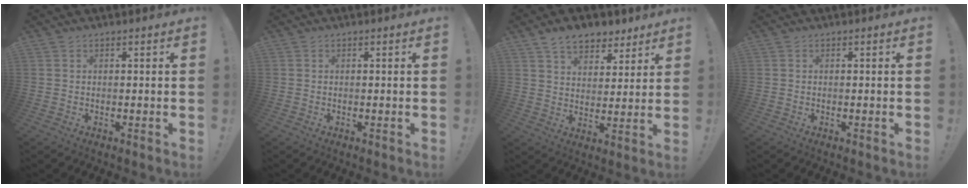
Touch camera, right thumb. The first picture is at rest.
{"total": 0.0}
{"total": 9.9, "force": [7.0, 5.8, 3.9], "torque": [-0.057, -0.038, 0.133]}
{"total": 0.0}